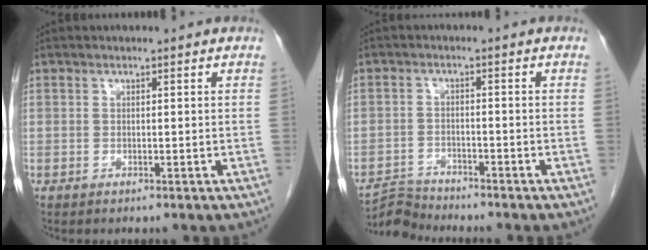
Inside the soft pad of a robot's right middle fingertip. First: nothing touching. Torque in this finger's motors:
{"motor_torque": [0.02, -0.21, -0.18, -0.04]}